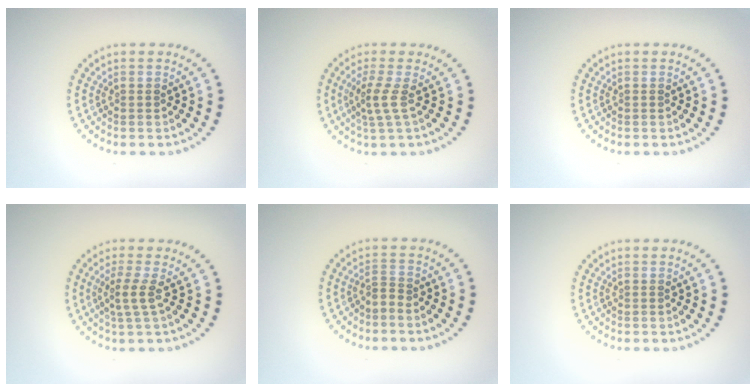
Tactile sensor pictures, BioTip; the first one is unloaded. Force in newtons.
{"total": 2.1, "press": 1.5, "slide": 1.5}
{"total": 0.0}
{"total": 2.1, "press": 1.5, "slide": 1.4}
{"total": 1.1, "press": 0.5, "slide": 1.0}
{"total": 0.0}